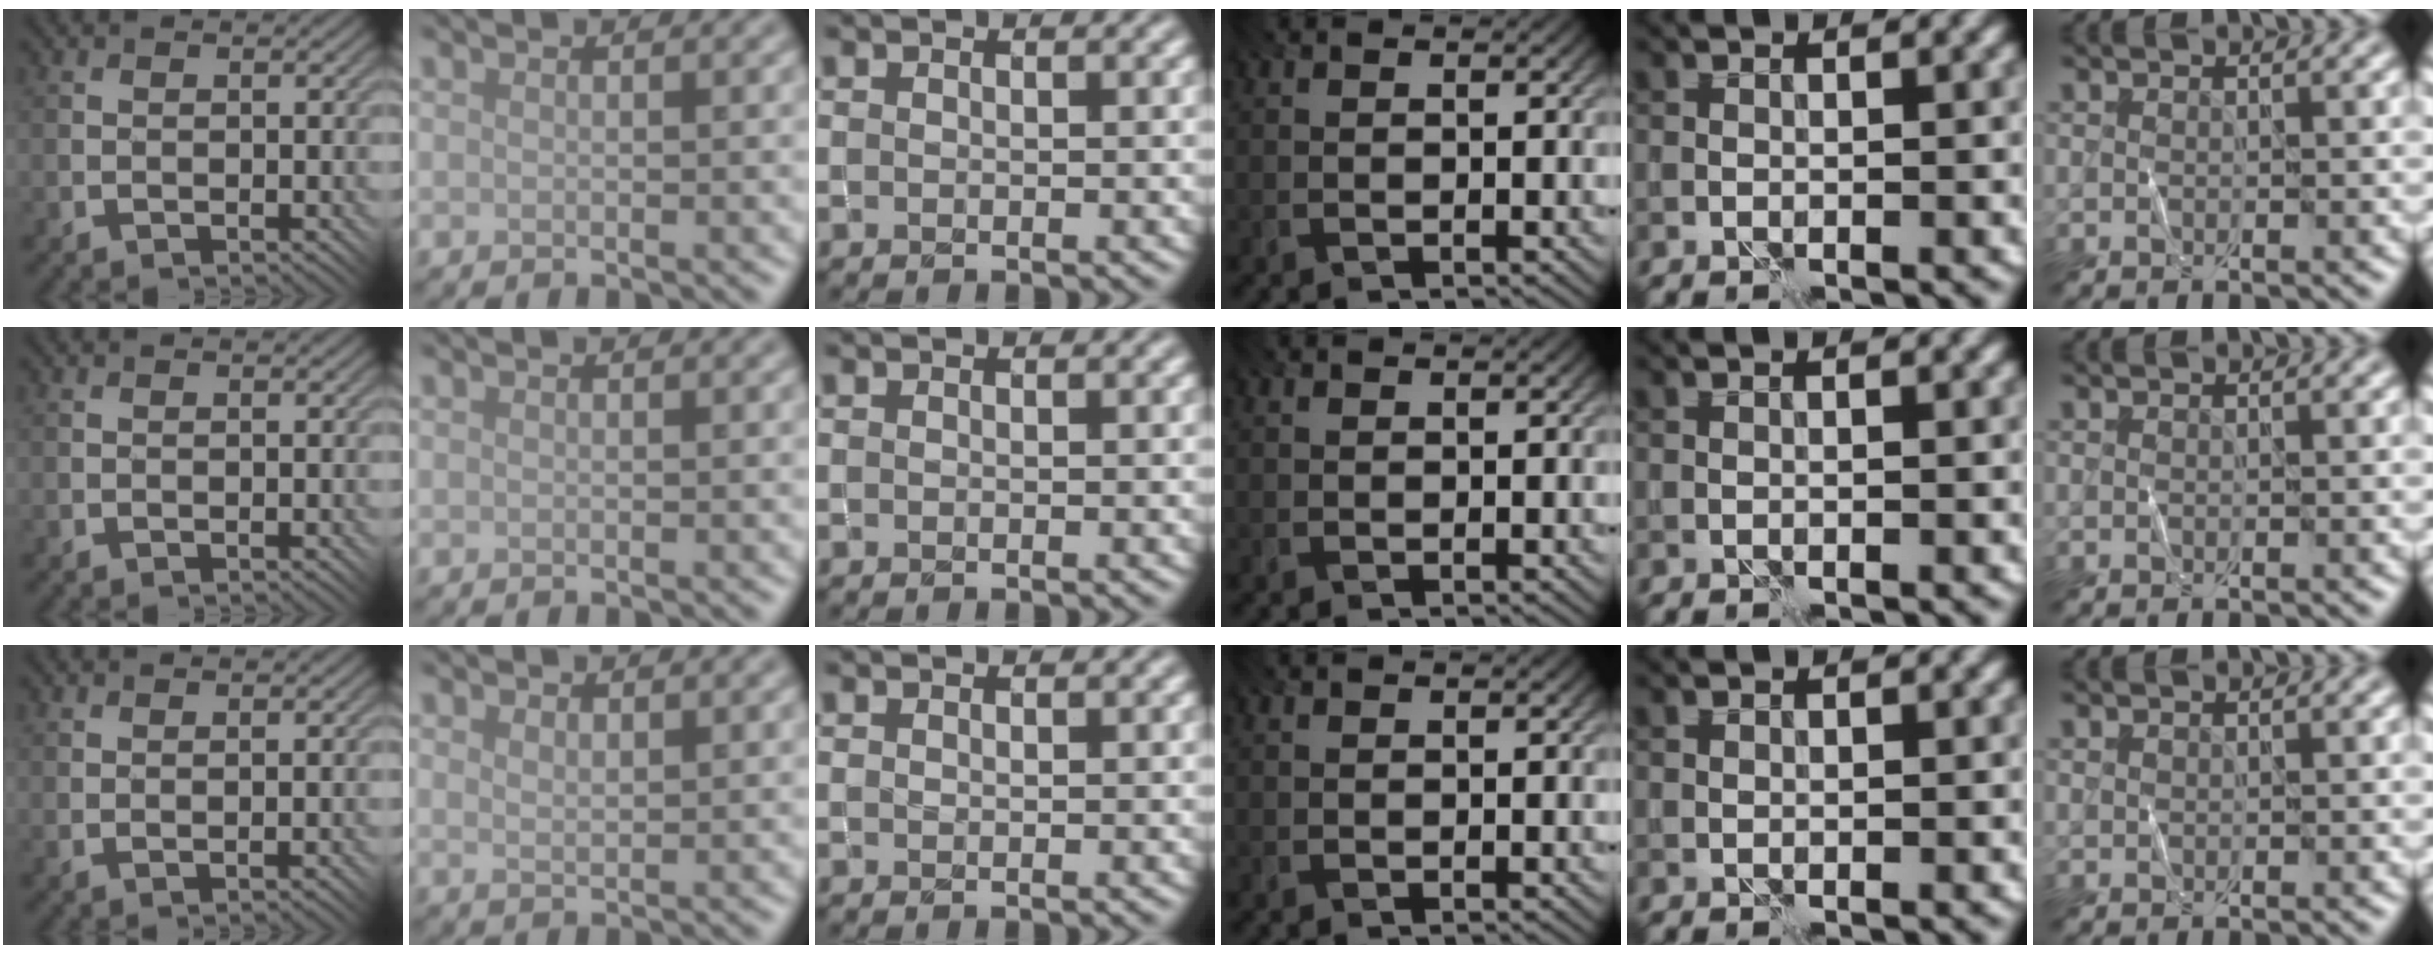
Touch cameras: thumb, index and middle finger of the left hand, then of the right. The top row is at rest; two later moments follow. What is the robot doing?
{"motion": "fold", "object": "shorts"}